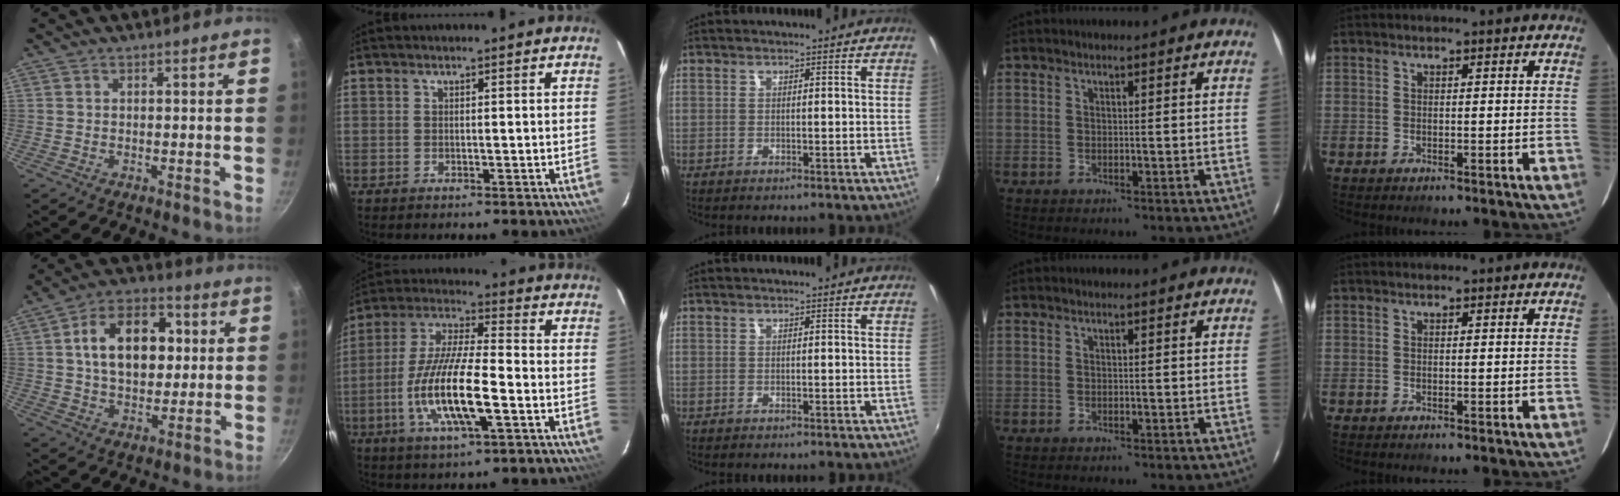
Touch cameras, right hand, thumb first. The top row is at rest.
{"thumb": {"total": 16.2, "force": [2.9, 10.9, 11.7], "torque": [-0.149, 0.015, 0.038]}, "index": {"total": 15.1, "force": [-4.6, 3.4, 14.0], "torque": [-0.285, -0.012, -0.088]}}